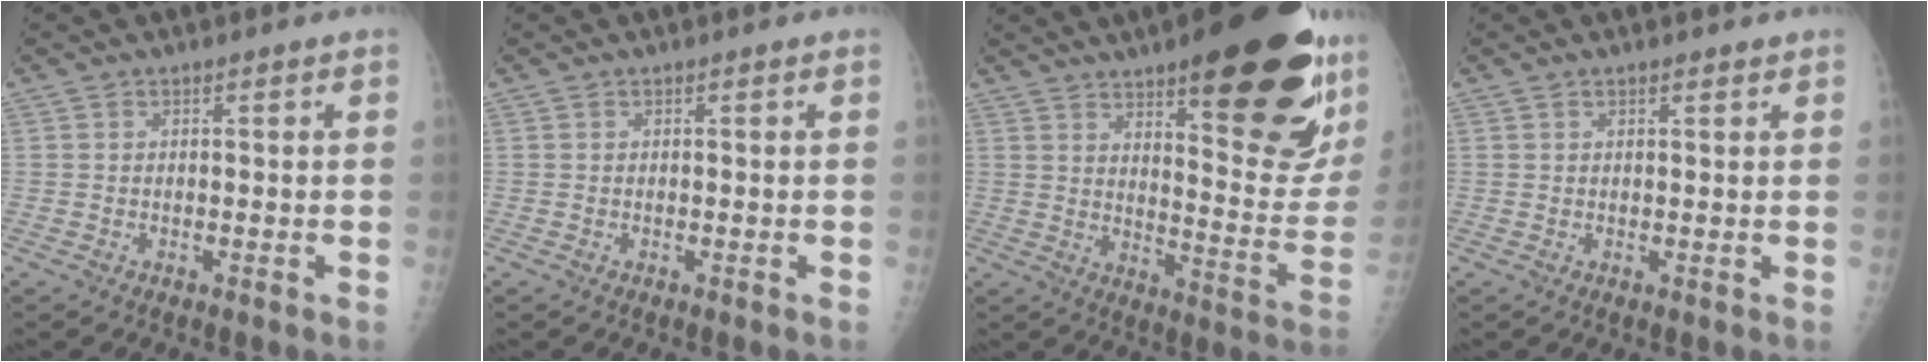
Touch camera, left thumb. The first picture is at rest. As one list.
[{"total": 0.0}, {"total": 27.7, "force": [15.5, 7.6, 21.7], "torque": [-0.237, -0.069, 0.219]}, {"total": 1.1, "force": [0.8, 0.3, 0.6], "torque": [-0.008, -0.004, 0.013]}]